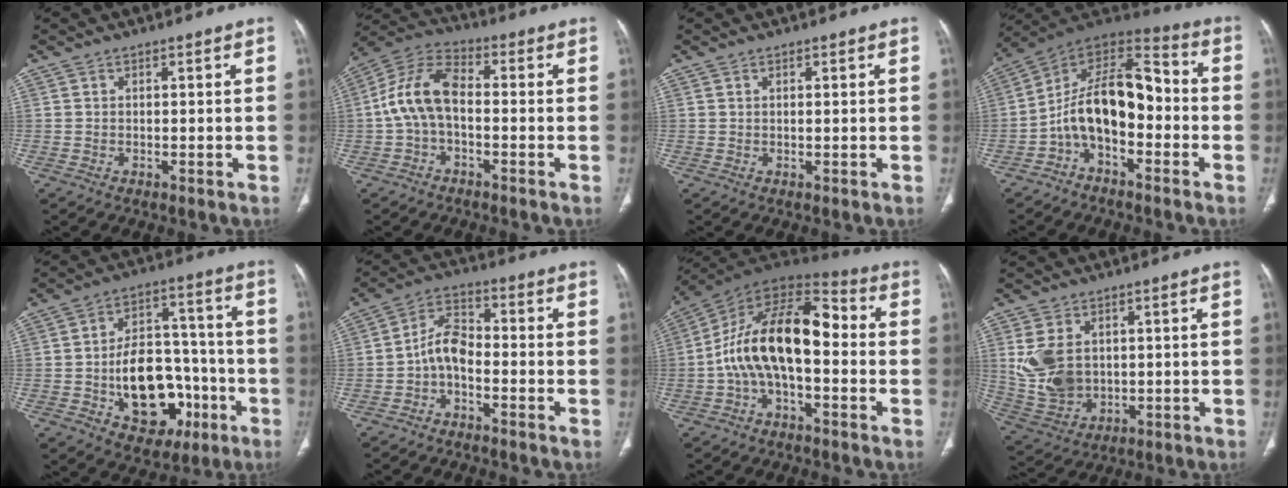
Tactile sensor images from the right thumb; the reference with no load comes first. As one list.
[{"total": 10.3, "force": [-1.1, 5.8, 8.5], "torque": [-0.167, 0.037, -0.031]}, {"total": 0.5, "force": [0.1, 0.1, 0.5], "torque": [-0.014, 0.000, 0.003]}, {"total": 15.2, "force": [-3.3, 8.5, 12.2], "torque": [-0.182, 0.081, -0.067]}, {"total": 18.9, "force": [-5.5, 12.5, 13.0], "torque": [-0.151, 0.051, -0.070]}, {"total": 6.4, "force": [-2.2, 3.5, 4.9], "torque": [-0.086, 0.037, -0.053]}, {"total": 17.9, "force": [-1.6, 9.1, 15.4], "torque": [-0.251, 0.054, -0.038]}, {"total": 10.7, "force": [1.6, 7.7, 7.2], "torque": [-0.138, -0.006, 0.051]}]